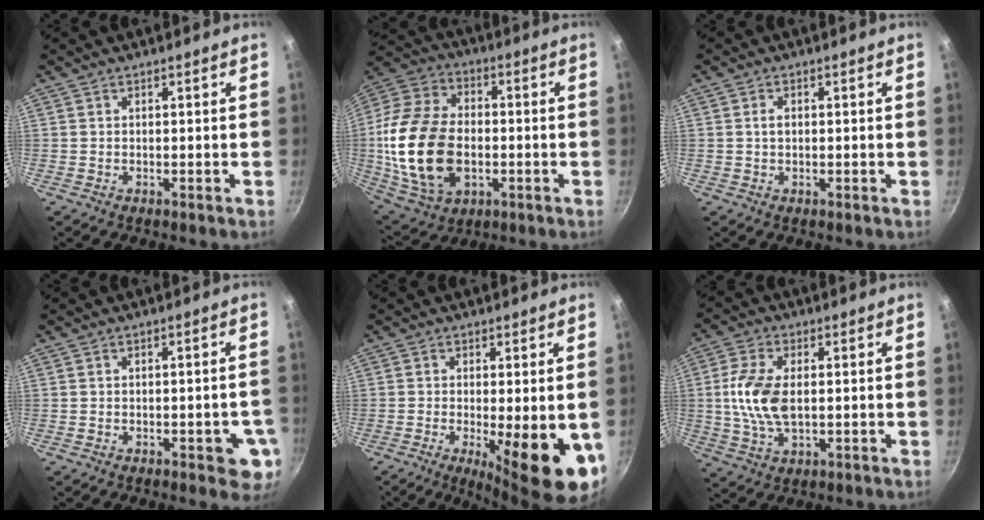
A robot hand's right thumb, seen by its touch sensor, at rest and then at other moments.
{"total": 22.4, "force": [-2.5, 14.8, 16.6], "torque": [-0.323, 0.018, -0.038]}
{"total": 1.6, "force": [0.2, 1.1, 1.2], "torque": [-0.019, 0.006, 0.003]}
{"total": 6.0, "force": [-1.8, 2.7, 5.1], "torque": [-0.038, 0.005, -0.020]}
{"total": 13.6, "force": [-3.3, 3.8, 12.6], "torque": [-0.159, -0.013, -0.036]}
{"total": 10.2, "force": [0.5, 5.5, 8.6], "torque": [-0.175, 0.001, 0.006]}